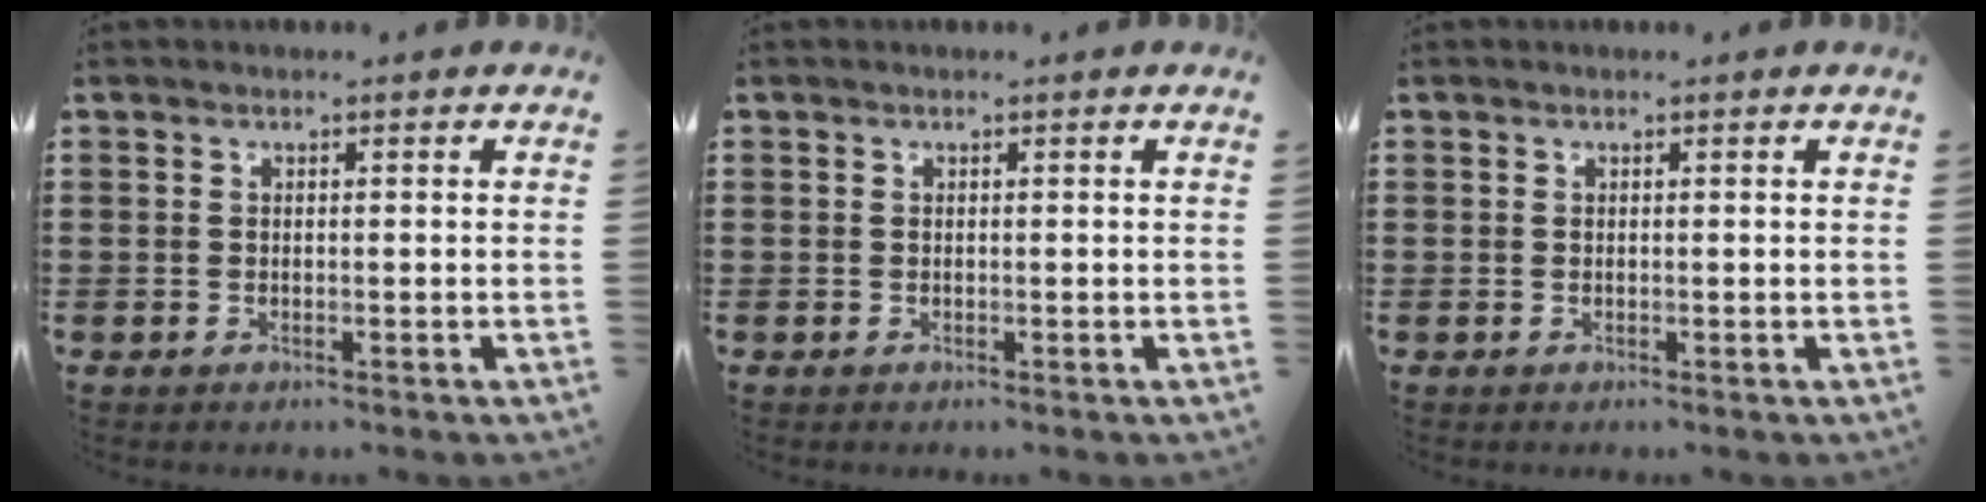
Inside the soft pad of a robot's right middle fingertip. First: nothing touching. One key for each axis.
{"total": 0.0}
{"total": 0.0}